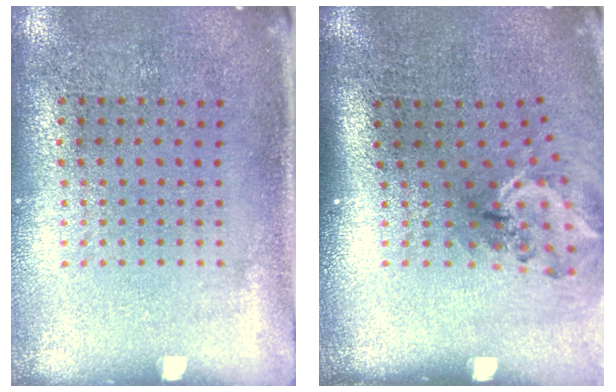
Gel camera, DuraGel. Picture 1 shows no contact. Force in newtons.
{"total": 1.7, "press": 1.2, "slide": 1.2}